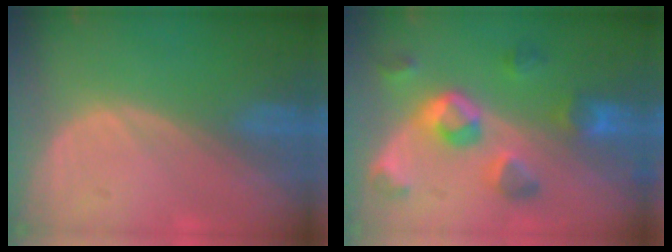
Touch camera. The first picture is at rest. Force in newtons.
{"total": 8.0, "press": 7.9, "slide": 1.3}